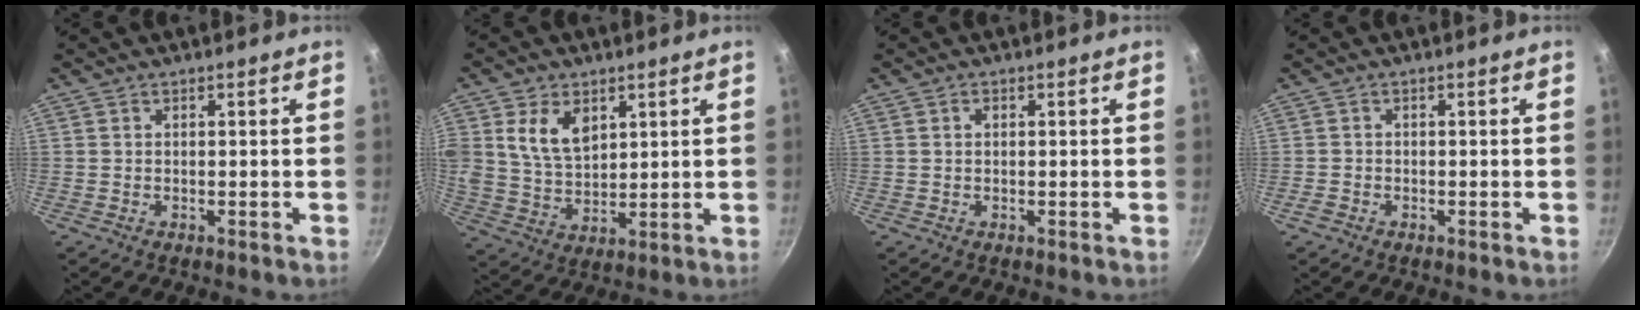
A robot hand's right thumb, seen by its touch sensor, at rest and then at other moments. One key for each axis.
{"total": 9.6, "fx": 3.7, "fy": 6.4, "fz": 6.1, "tx": -0.098, "ty": -0.023, "tz": 0.076}
{"total": 0.8, "fx": 0.2, "fy": 0.6, "fz": 0.5, "tx": -0.008, "ty": 0.004, "tz": 0.004}
{"total": 1.4, "fx": -0.9, "fy": 1.0, "fz": 0.5, "tx": -0.013, "ty": 0.004, "tz": -0.017}